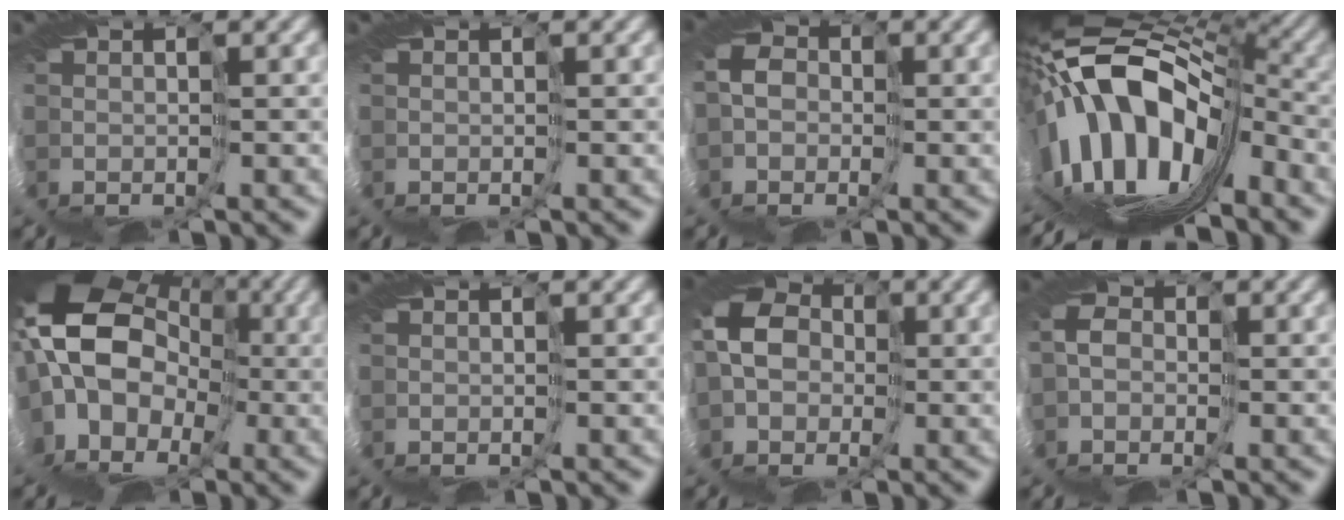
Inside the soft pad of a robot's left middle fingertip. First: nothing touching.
{"total": 0.0}
{"total": 3.5, "force": [-1.6, 3.0, 0.8], "torque": [-0.046, -0.009, -0.047]}
{"total": 10.1, "force": [-2.0, 3.7, 9.2], "torque": [-0.170, 0.001, -0.024]}
{"total": 9.5, "force": [1.6, 7.9, 5.0], "torque": [-0.125, 0.011, 0.007]}
{"total": 0.0}
{"total": 7.8, "force": [-0.4, 7.1, 3.0], "torque": [-0.125, -0.007, -0.016]}
{"total": 2.7, "force": [-1.2, 2.2, 0.9], "torque": [-0.039, -0.014, -0.037]}